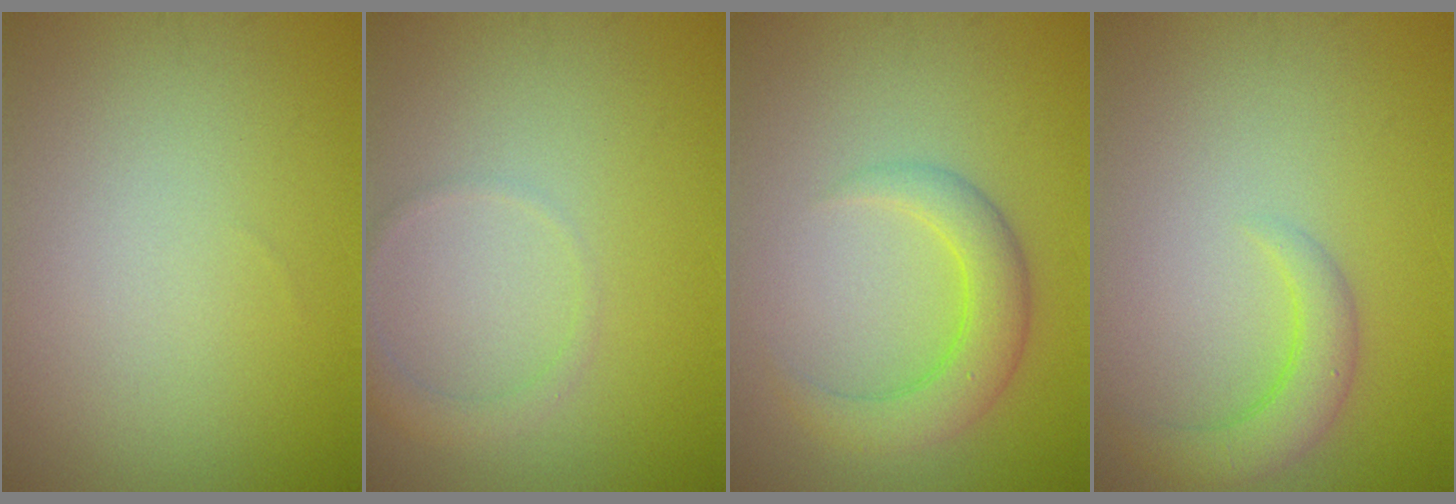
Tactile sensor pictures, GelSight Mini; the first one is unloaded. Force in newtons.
{"total": 1.4, "press": 1.4, "slide": 0.0}
{"total": 3.6, "press": 3.6, "slide": 0.2}
{"total": 2.8, "press": 2.8, "slide": 0.4}